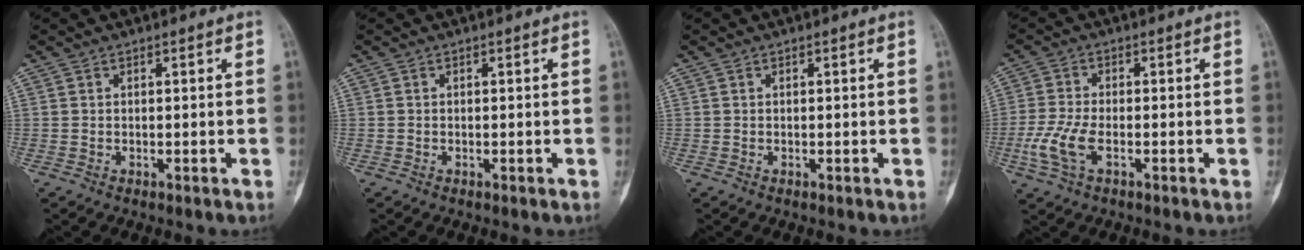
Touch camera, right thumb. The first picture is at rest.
{"total": 0.0}
{"total": 0.0}
{"total": 6.6, "force": [-2.2, 3.1, 5.5], "torque": [-0.135, 0.006, -0.044]}